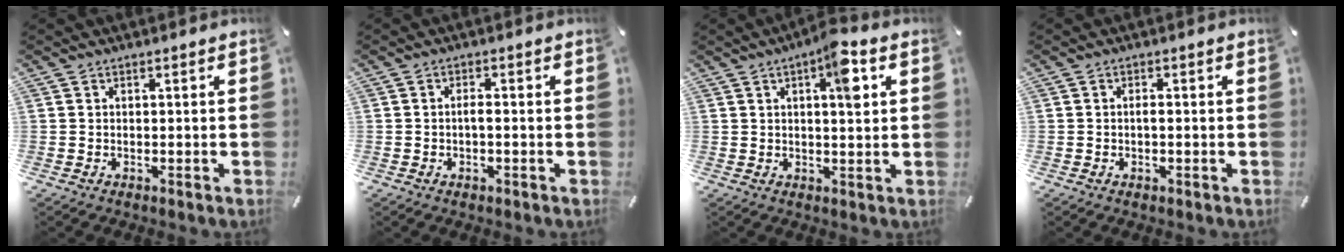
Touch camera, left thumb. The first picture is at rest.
{"total": 2.1, "force": [-0.4, 0.8, 1.9], "torque": [-0.035, 0.003, -0.009]}
{"total": 7.4, "force": [2.6, 2.0, 6.6], "torque": [-0.091, -0.011, 0.034]}
{"total": 1.4, "force": [-0.2, 0.5, 1.3], "torque": [-0.024, 0.001, -0.005]}